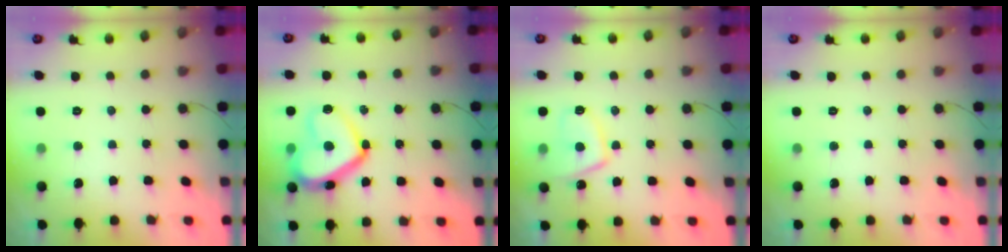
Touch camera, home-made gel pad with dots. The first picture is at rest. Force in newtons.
{"total": 16.9, "press": 16.9, "slide": 1.4}
{"total": 9.3, "press": 9.2, "slide": 1.2}
{"total": 0.0}